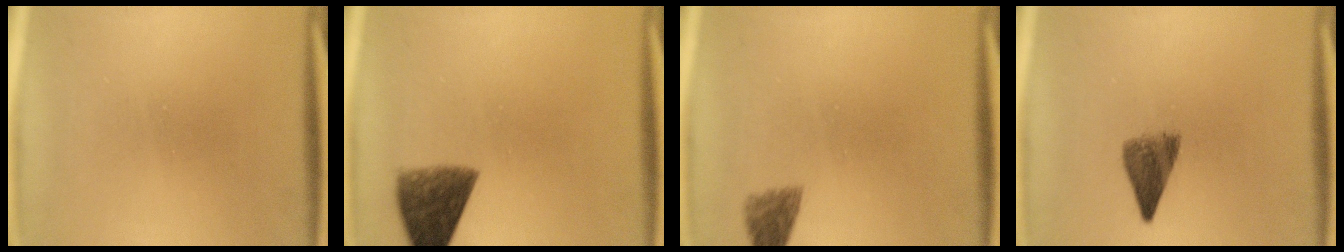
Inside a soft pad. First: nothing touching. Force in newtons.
{"total": 7.2}
{"total": 2.0}
{"total": 4.7}